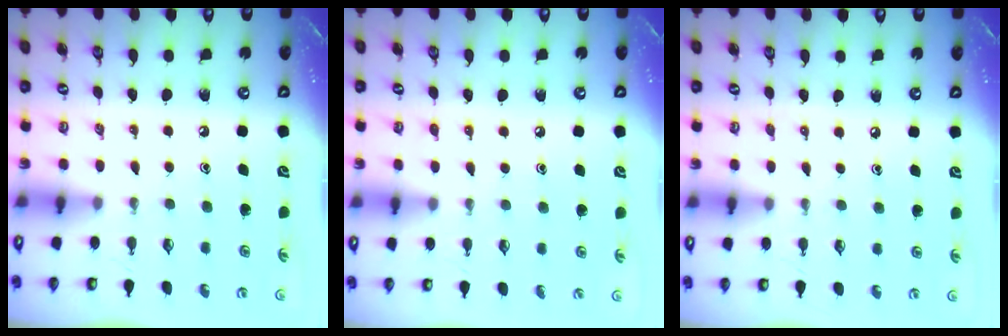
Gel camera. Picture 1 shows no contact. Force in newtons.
{"total": 5.2, "press": 5.1, "slide": 0.6}
{"total": 2.3, "press": 2.3, "slide": 0.3}